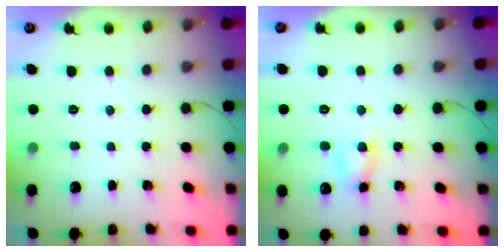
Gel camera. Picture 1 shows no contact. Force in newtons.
{"total": 5.1, "press": 5.0, "slide": 0.7}